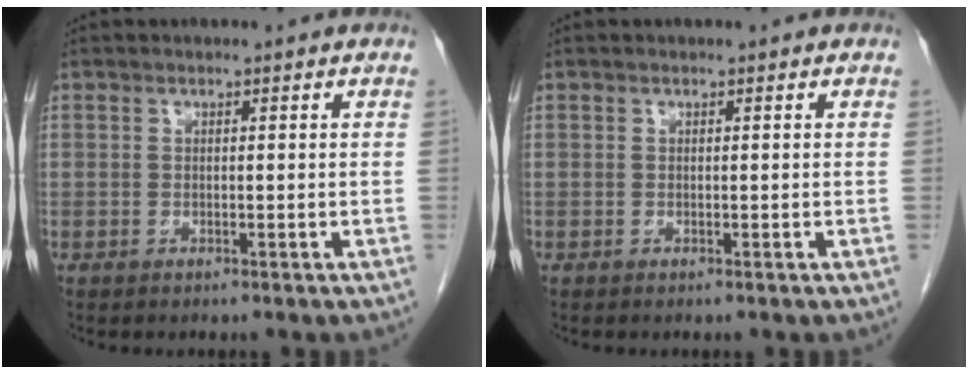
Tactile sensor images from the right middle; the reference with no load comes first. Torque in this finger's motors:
{"motor_torque": [0.02, 0.10, 0.05, 0.00]}